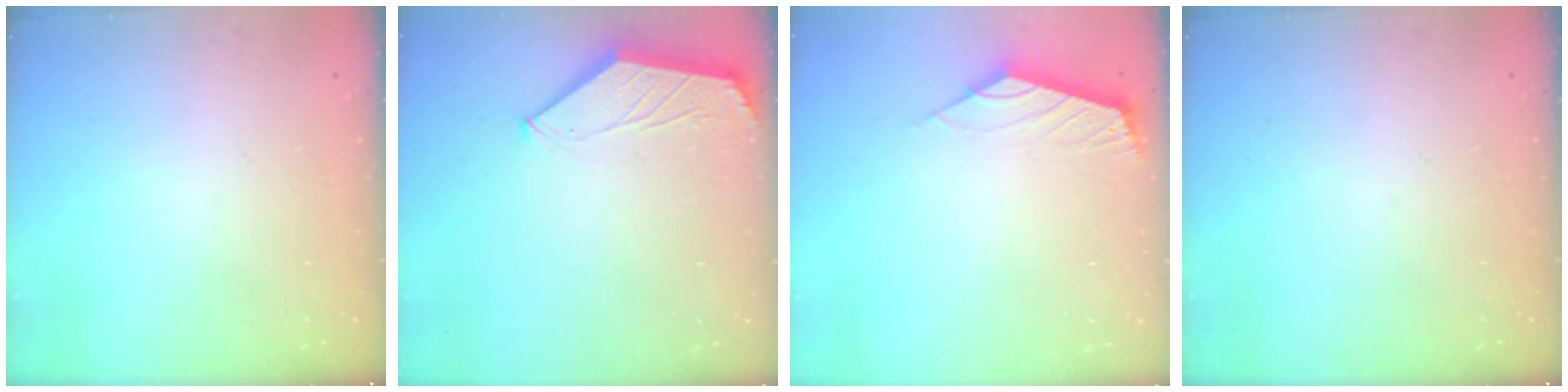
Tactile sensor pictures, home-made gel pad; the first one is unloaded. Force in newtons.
{"total": 1.5, "press": 1.5, "slide": 0.4}
{"total": 2.5, "press": 2.4, "slide": 0.6}
{"total": 0.0}